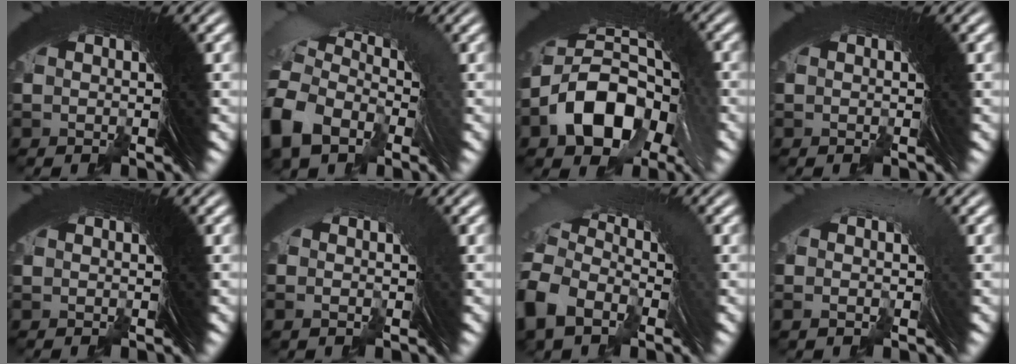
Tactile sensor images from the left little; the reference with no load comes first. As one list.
[{"total": 6.1, "force": [0.4, 4.6, 3.9], "torque": [-0.095, -0.005, 0.014]}, {"total": 9.8, "force": [1.6, 5.9, 7.7], "torque": [-0.159, -0.008, 0.030]}, {"total": 0.9, "force": [-0.5, -0.4, -0.6], "torque": [0.012, 0.004, -0.008]}, {"total": 0.0}, {"total": 0.6, "force": [-0.6, -0.1, -0.1], "torque": [0.026, 0.012, -0.014]}, {"total": 4.7, "force": [0.3, 3.5, 3.1], "torque": [-0.074, 0.007, 0.009]}, {"total": 1.4, "force": [0.5, 0.5, 1.2], "torque": [0.012, 0.022, -0.001]}]